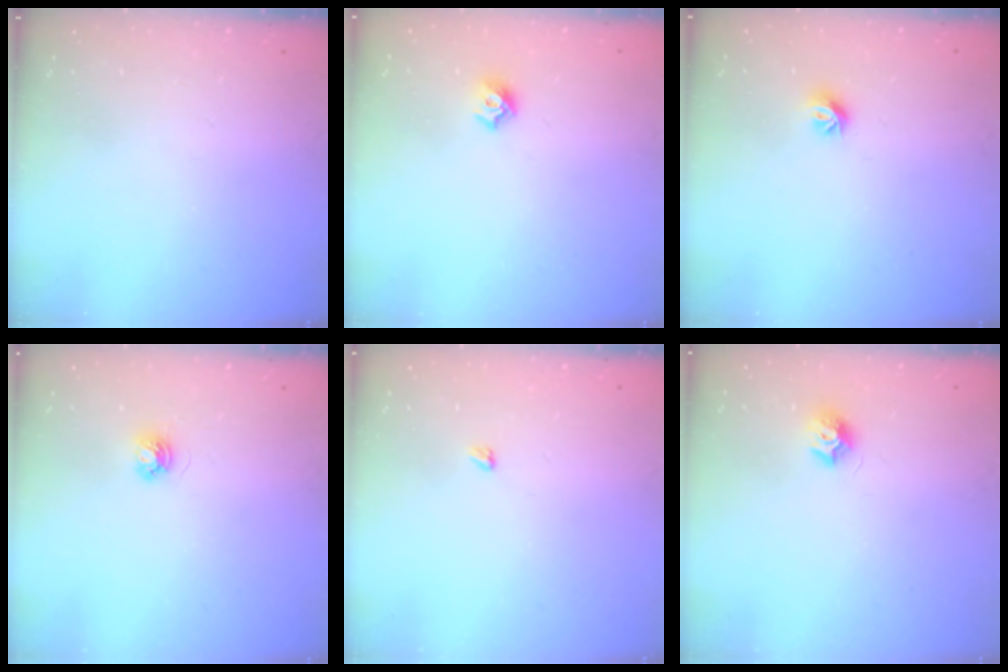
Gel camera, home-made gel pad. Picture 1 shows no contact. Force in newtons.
{"total": 5.4, "press": 5.3, "slide": 1.0}
{"total": 6.5, "press": 6.5, "slide": 0.7}
{"total": 3.9, "press": 3.9, "slide": 0.4}
{"total": 2.4, "press": 2.4, "slide": 0.4}
{"total": 7.6, "press": 7.6, "slide": 0.2}